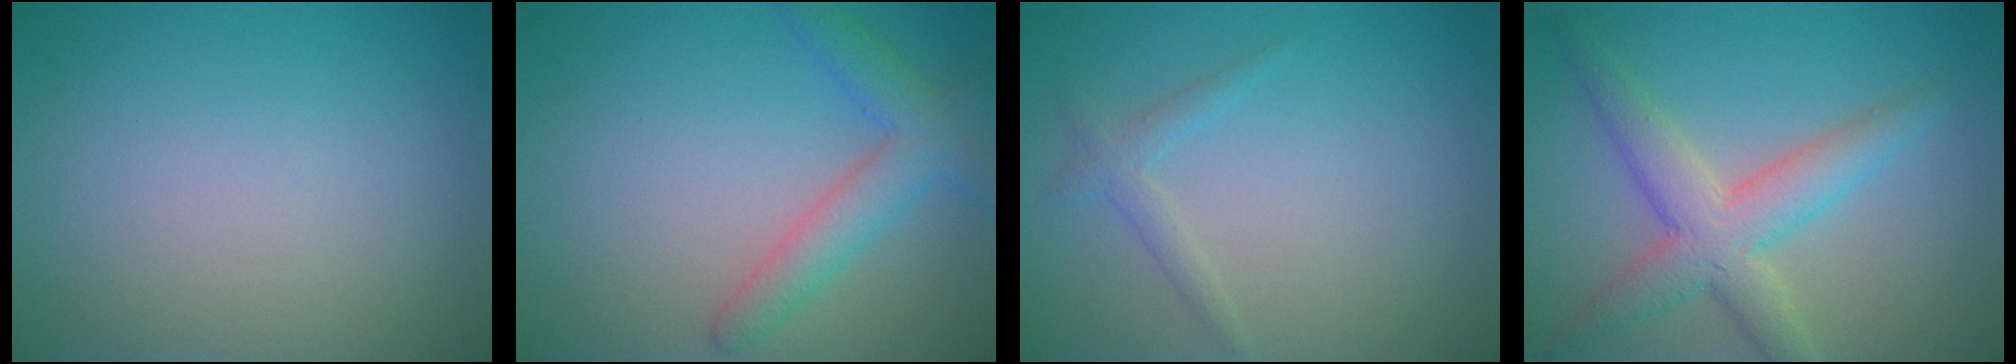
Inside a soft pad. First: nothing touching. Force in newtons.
{"total": 3.6, "press": 3.6, "slide": 0.1}
{"total": 1.5, "press": 1.5, "slide": 0.1}
{"total": 5.0, "press": 5.0, "slide": 0.2}